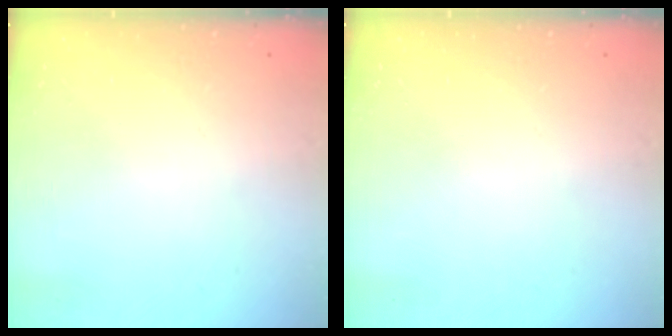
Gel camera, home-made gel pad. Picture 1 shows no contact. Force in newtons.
{"total": 0.0}